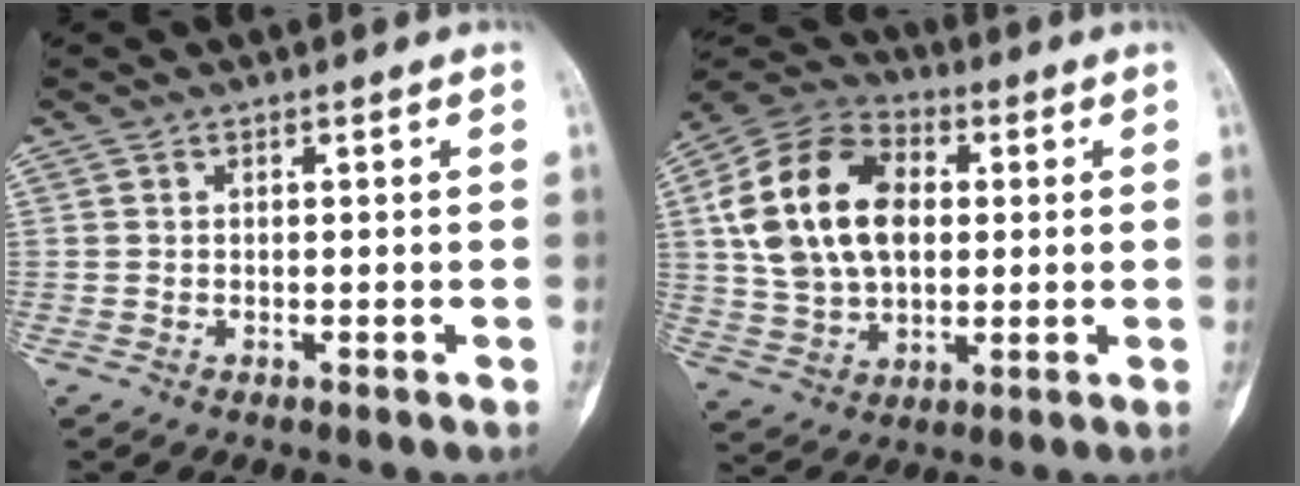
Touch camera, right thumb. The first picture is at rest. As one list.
[{"total": 19.1, "force": [2.9, 13.0, 13.7], "torque": [-0.234, 0.020, 0.052]}]